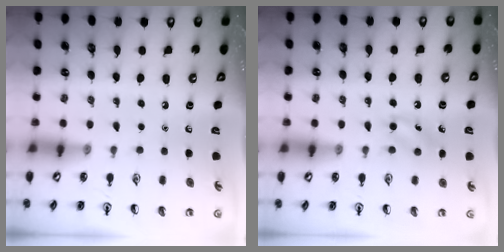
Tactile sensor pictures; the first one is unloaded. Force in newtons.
{"total": 6.4, "press": 6.2, "slide": 1.7}